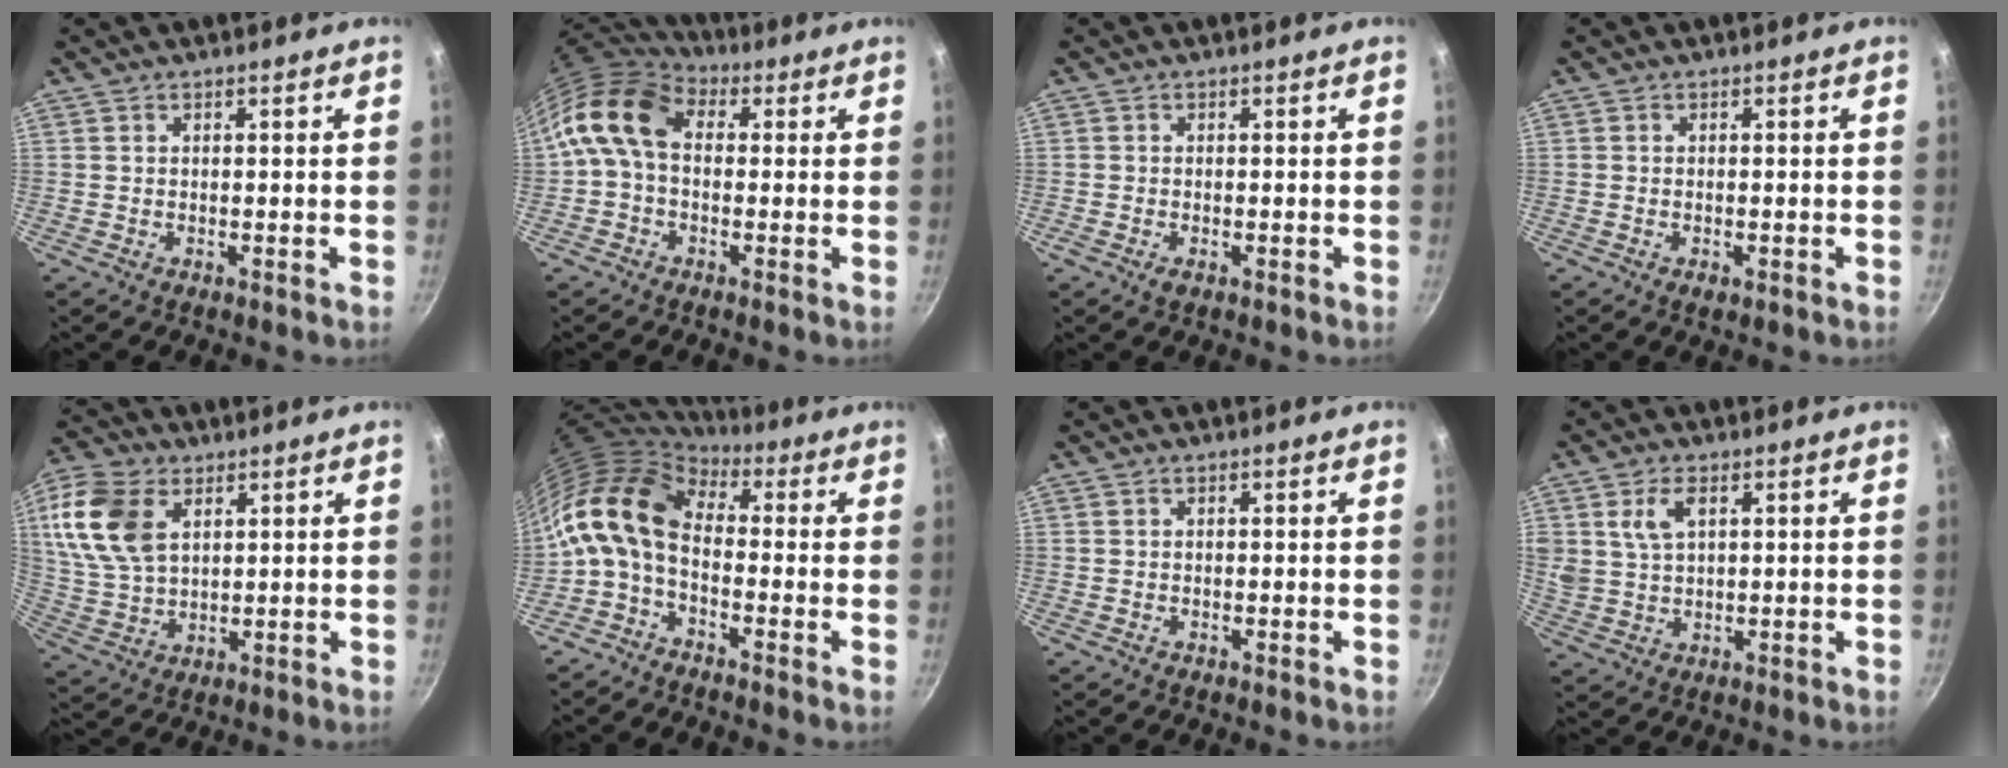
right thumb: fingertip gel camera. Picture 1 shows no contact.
{"total": 11.6, "force": [1.3, 8.1, 8.1], "torque": [-0.137, 0.026, 0.002]}
{"total": 1.4, "force": [-0.7, 0.7, 1.1], "torque": [-0.022, 0.000, -0.013]}
{"total": 1.5, "force": [-0.6, 0.7, 1.1], "torque": [-0.019, -0.001, -0.010]}
{"total": 14.2, "force": [4.8, 9.2, 9.8], "torque": [-0.183, -0.010, 0.096]}
{"total": 12.3, "force": [-0.7, 7.5, 9.7], "torque": [-0.180, 0.026, -0.034]}
{"total": 0.0}
{"total": 6.0, "force": [2.2, 3.6, 4.2], "torque": [-0.072, -0.003, 0.047]}